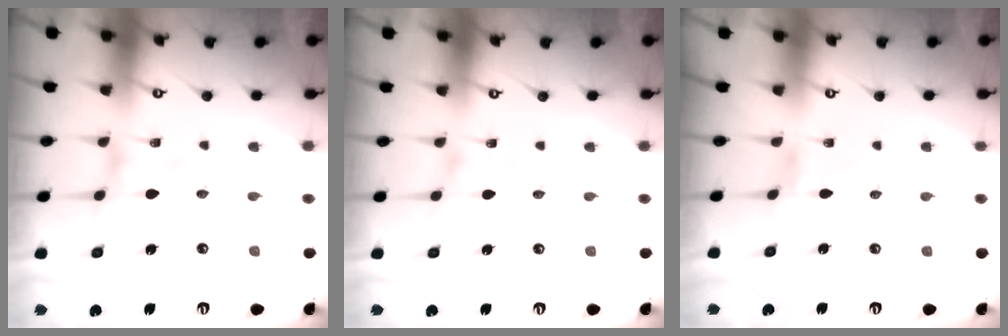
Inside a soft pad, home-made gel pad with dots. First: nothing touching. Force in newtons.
{"total": 1.0, "press": 1.0, "slide": 0.1}
{"total": 0.8, "press": 0.8, "slide": 0.1}